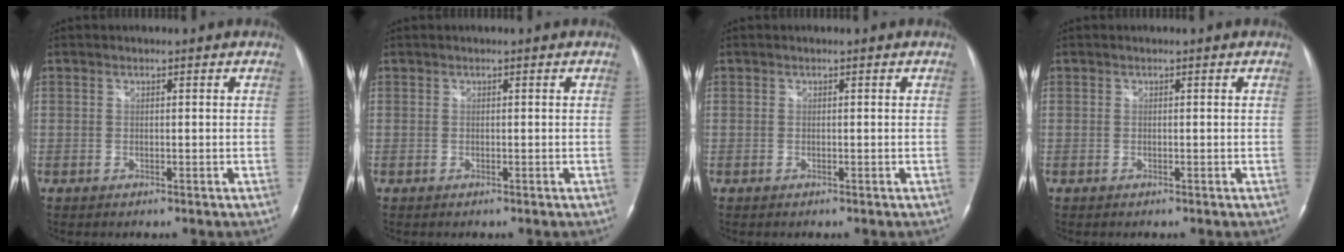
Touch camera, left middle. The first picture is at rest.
{"total": 0.0}
{"total": 0.0}
{"total": 0.0}